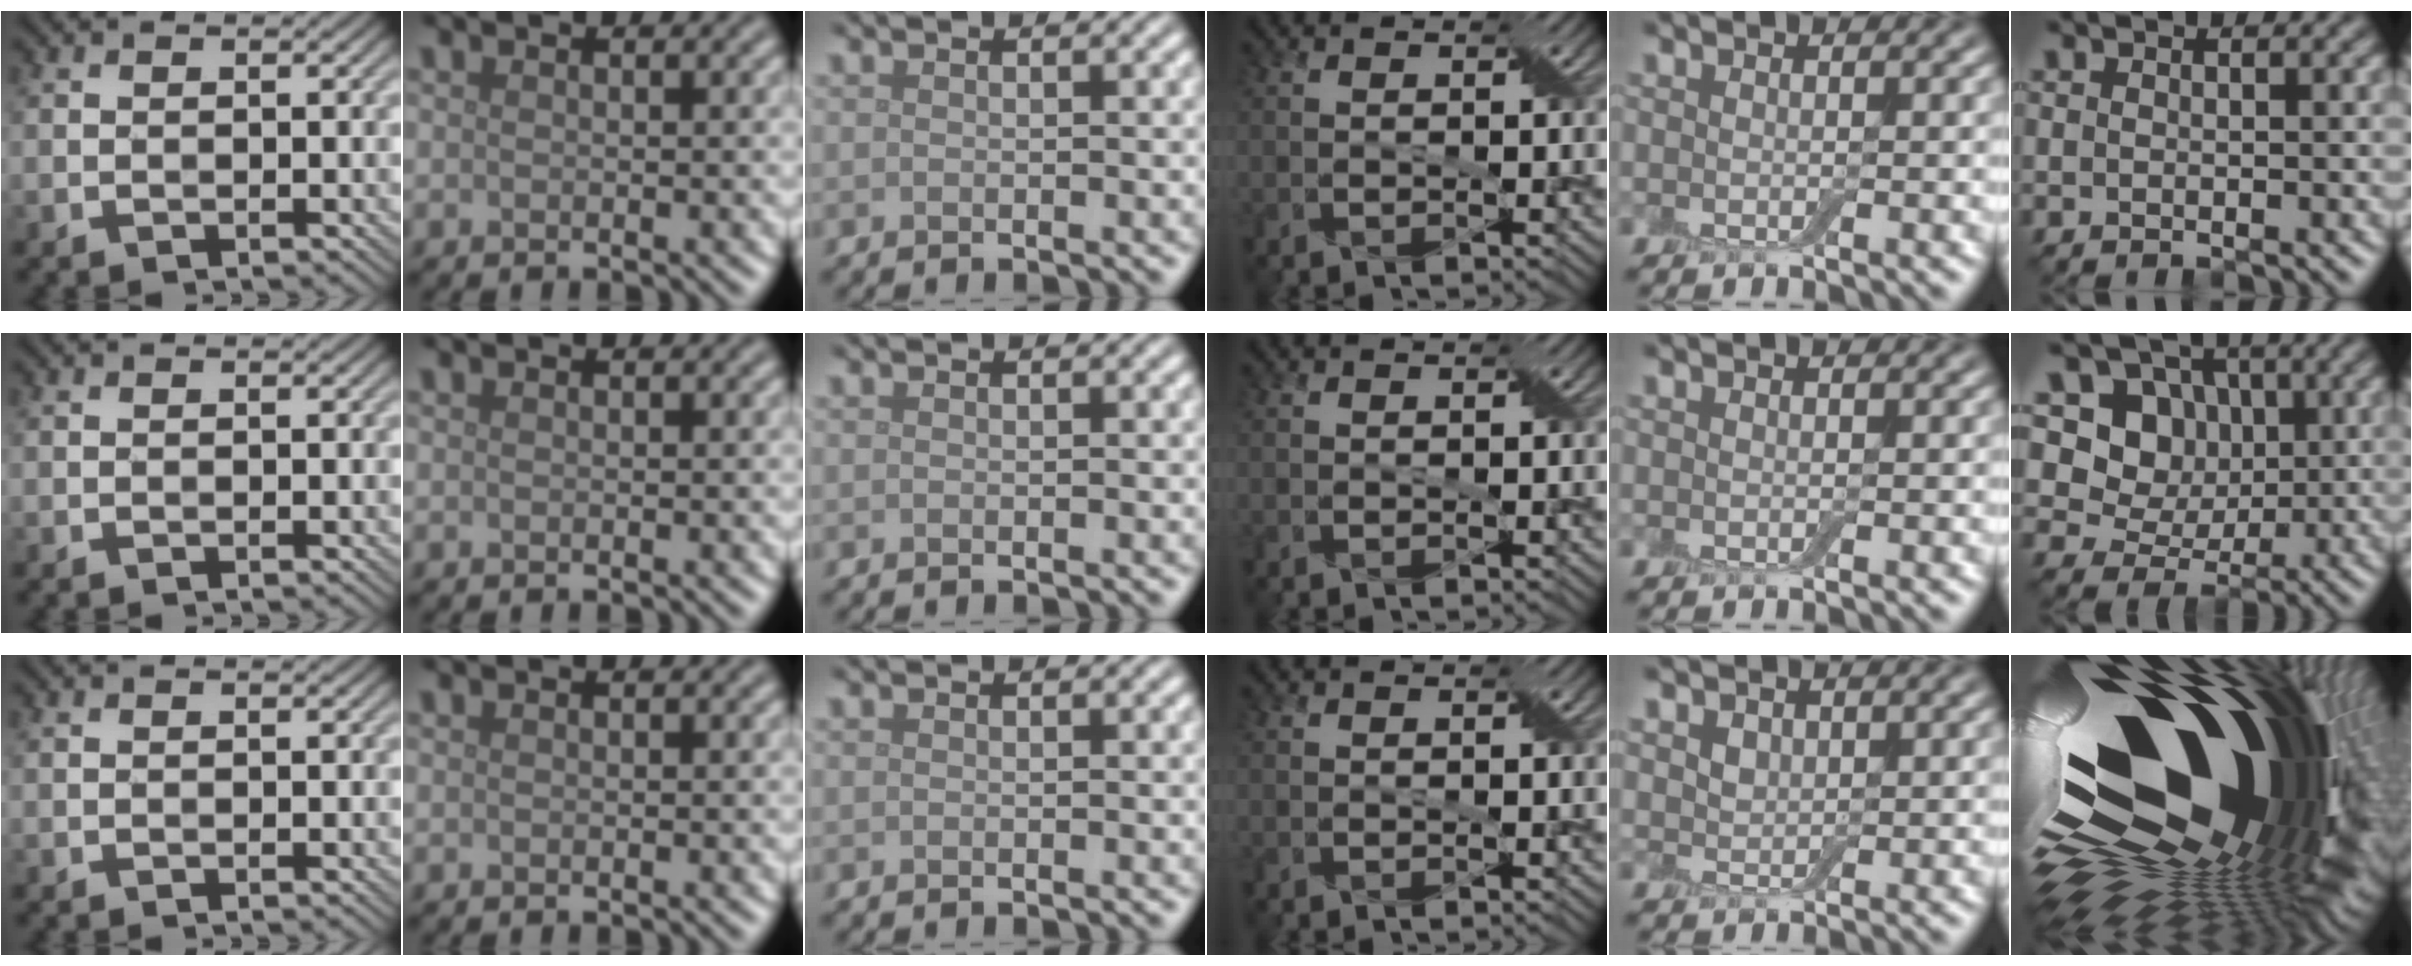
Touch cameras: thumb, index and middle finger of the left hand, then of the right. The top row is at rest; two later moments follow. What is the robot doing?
{"motion": "extract", "object": "drawer"}